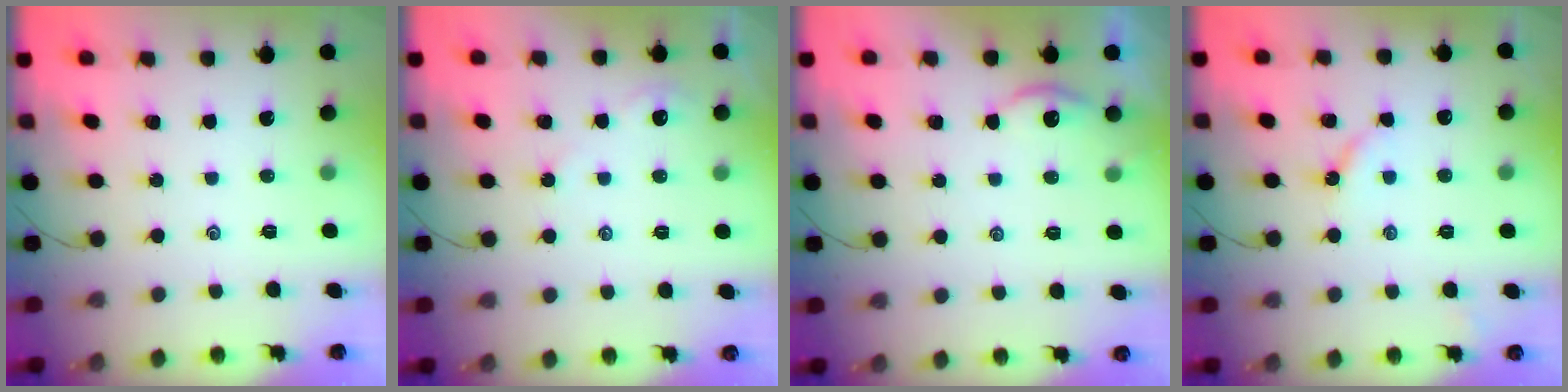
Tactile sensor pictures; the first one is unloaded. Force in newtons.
{"total": 1.4, "press": 1.3, "slide": 0.4}
{"total": 1.9, "press": 1.9, "slide": 0.3}
{"total": 2.8, "press": 2.8, "slide": 0.4}